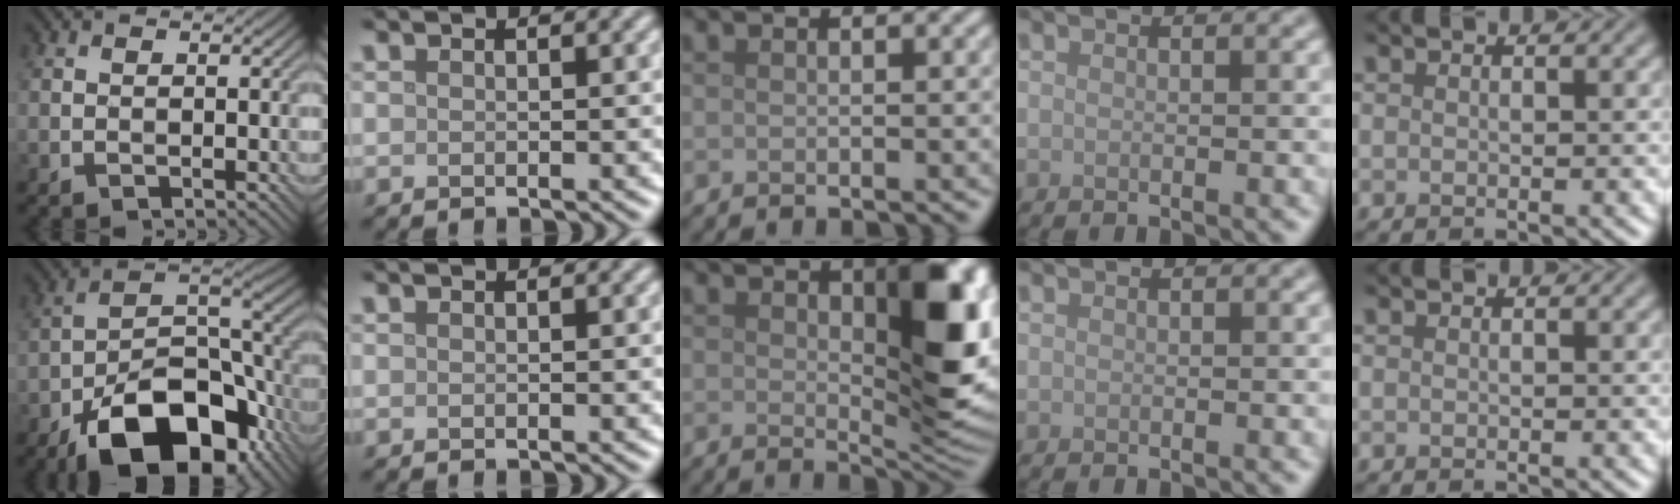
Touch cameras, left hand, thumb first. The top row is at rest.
{"thumb": {"total": 16.5, "force": [-9.5, 8.3, 10.7], "torque": [-0.177, -0.019, -0.169]}, "middle": {"total": 10.5, "force": [2.1, 5.0, 9.1], "torque": [-0.117, -0.009, 0.044]}}